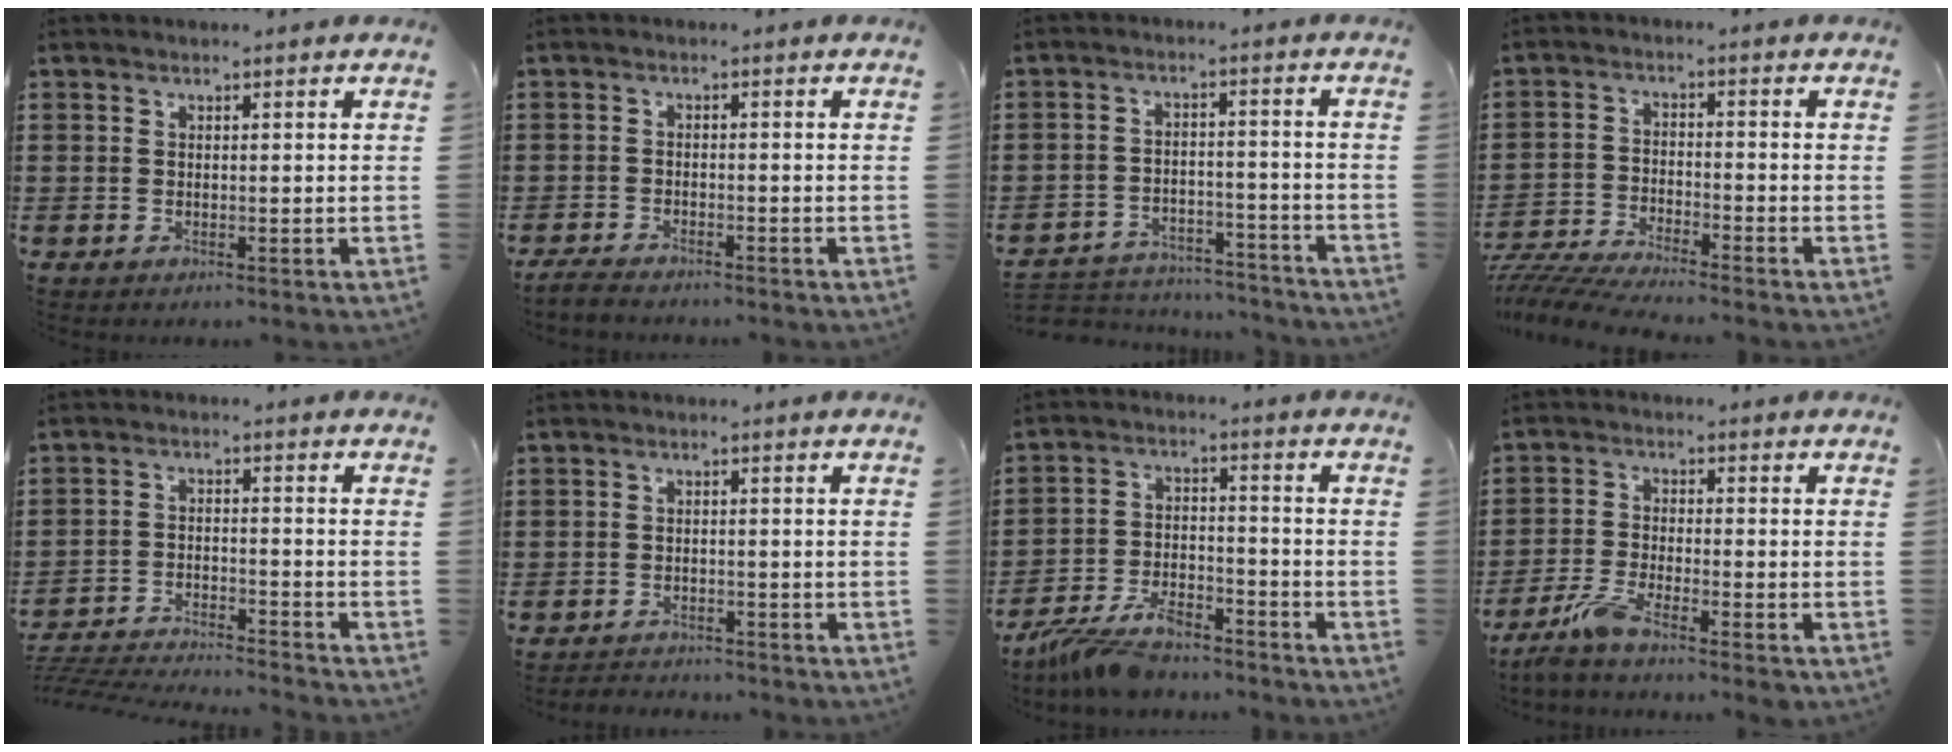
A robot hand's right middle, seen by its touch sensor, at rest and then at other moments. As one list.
[{"total": 2.2, "force": [-2.1, 0.1, 0.6], "torque": [-0.021, -0.002, -0.043]}, {"total": 4.6, "force": [-4.6, 0.6, 0.2], "torque": [-0.016, 0.003, -0.097]}, {"total": 5.3, "force": [-5.1, -0.1, 1.2], "torque": [-0.043, -0.014, -0.107]}, {"total": 4.5, "force": [-4.4, -0.1, 0.9], "torque": [-0.033, -0.010, -0.097]}, {"total": 2.0, "force": [-2.0, 0.2, -0.2], "torque": [-0.004, -0.002, -0.045]}, {"total": 7.3, "force": [-6.4, 1.8, 2.9], "torque": [-0.069, 0.003, -0.124]}, {"total": 5.5, "force": [-4.1, 1.2, 3.5], "torque": [-0.082, -0.006, -0.080]}]